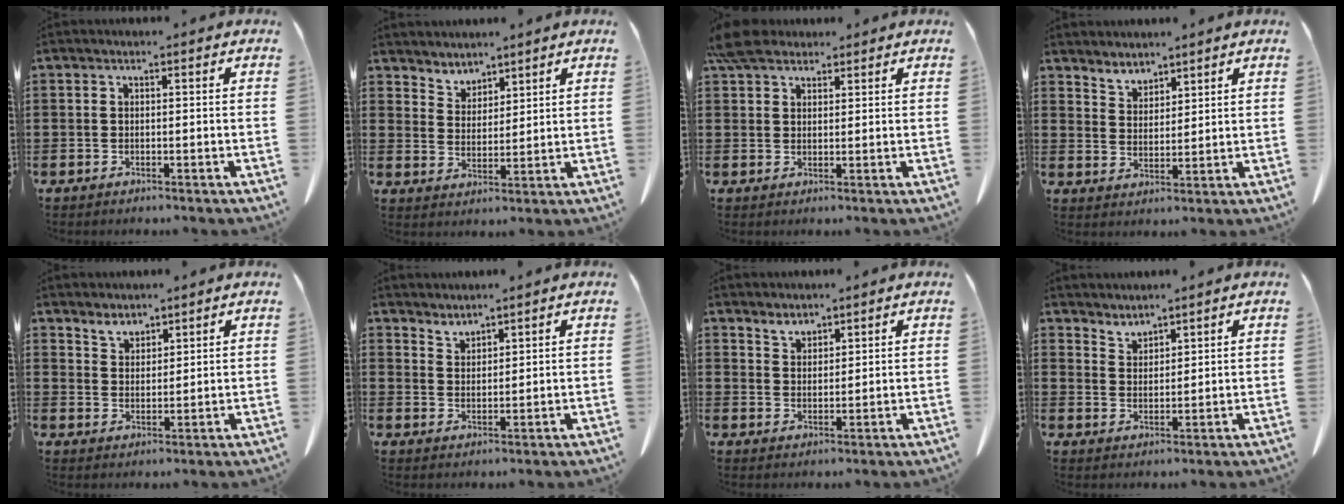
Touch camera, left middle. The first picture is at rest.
{"total": 3.7, "force": [3.5, 1.0, -0.4], "torque": [-0.006, -0.012, 0.068]}
{"total": 5.3, "force": [4.3, 2.2, 2.0], "torque": [-0.046, -0.003, 0.085]}
{"total": 3.5, "force": [3.4, 0.8, -0.2], "torque": [-0.008, -0.012, 0.067]}
{"total": 3.2, "force": [3.0, 1.1, 0.2], "torque": [-0.013, -0.007, 0.058]}
{"total": 2.7, "force": [2.7, 0.1, -0.3], "torque": [-0.001, -0.011, 0.054]}
{"total": 2.6, "force": [2.5, 0.7, 0.2], "torque": [-0.010, -0.007, 0.049]}
{"total": 2.9, "force": [2.9, 0.2, -0.3], "torque": [-0.002, -0.012, 0.057]}